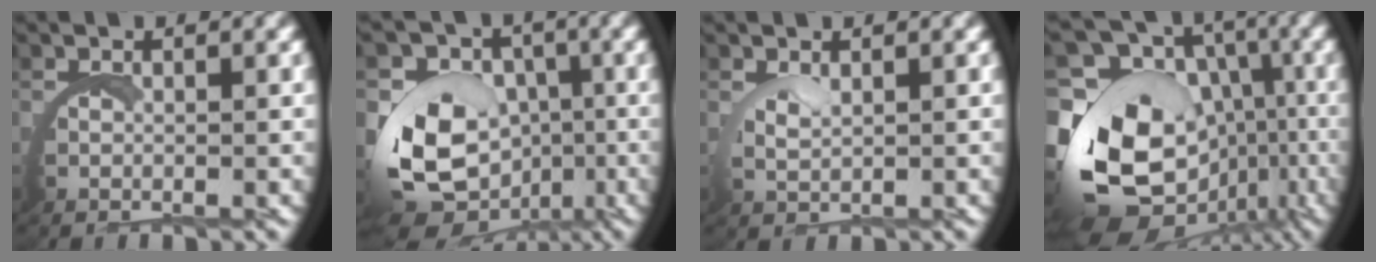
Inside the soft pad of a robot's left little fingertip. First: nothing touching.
{"total": 11.1, "force": [-3.1, 8.9, 5.9], "torque": [-0.136, -0.056, -0.037]}
{"total": 1.3, "force": [1.2, -0.1, 0.6], "torque": [-0.021, -0.004, 0.028]}
{"total": 15.7, "force": [-2.9, 12.3, 9.4], "torque": [-0.204, -0.060, -0.035]}